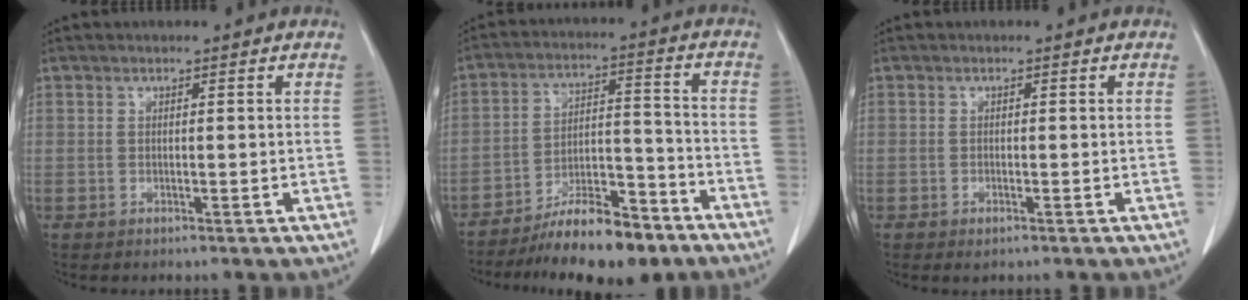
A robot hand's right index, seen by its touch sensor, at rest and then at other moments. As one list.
[{"total": 13.2, "force": [-10.0, 3.7, 7.8], "torque": [-0.121, 0.019, -0.165]}, {"total": 1.0, "force": [-0.6, 0.4, 0.7], "torque": [-0.011, -0.001, -0.002]}]